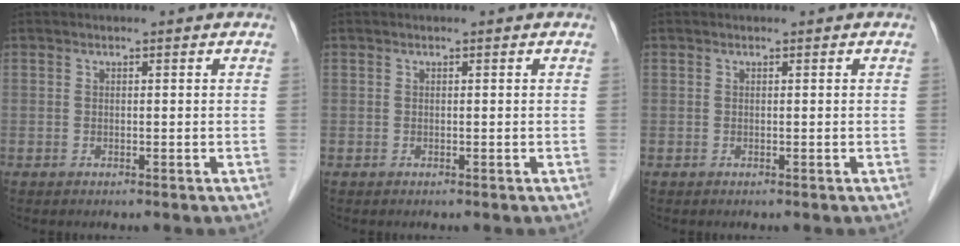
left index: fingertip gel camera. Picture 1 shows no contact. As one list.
[{"total": 0.0}, {"total": 0.0}]